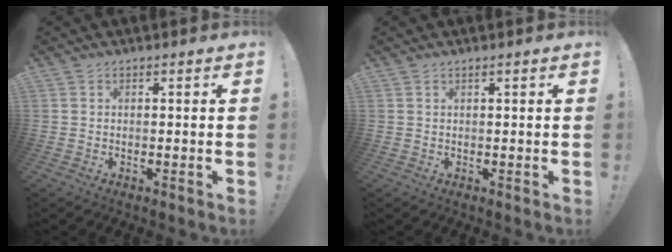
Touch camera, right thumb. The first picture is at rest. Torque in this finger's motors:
{"motor_torque": [0.13, 0.02, -0.44, 0.12, 0.08]}